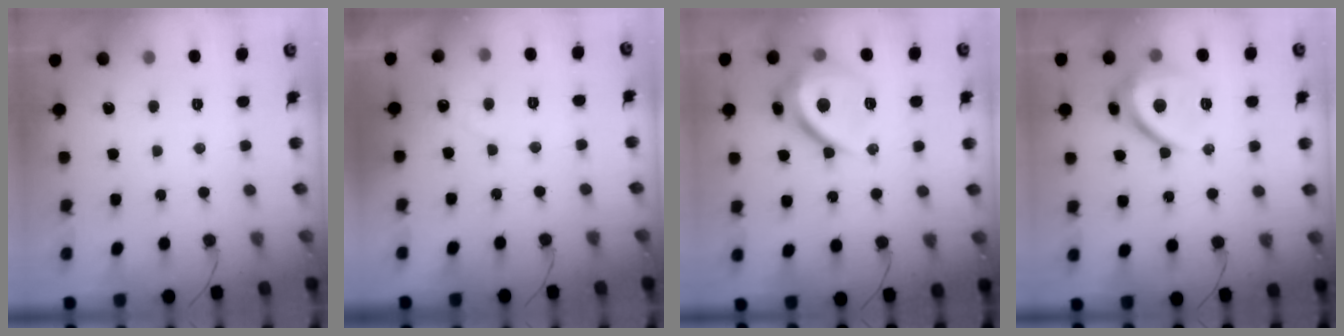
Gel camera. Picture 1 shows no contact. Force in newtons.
{"total": 2.7, "press": 2.7, "slide": 0.0}
{"total": 11.8, "press": 11.8, "slide": 1.2}
{"total": 9.6, "press": 9.6, "slide": 0.9}